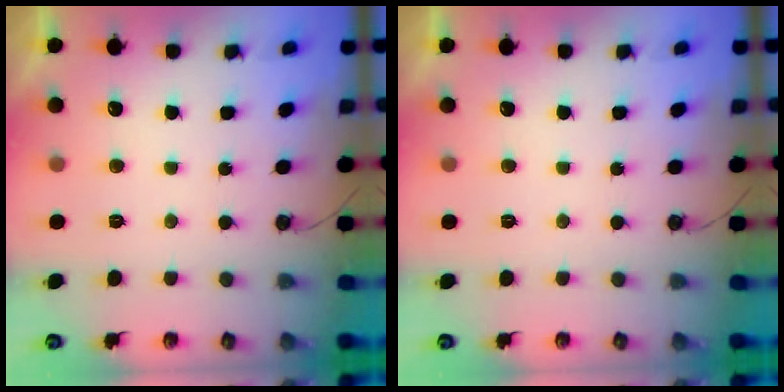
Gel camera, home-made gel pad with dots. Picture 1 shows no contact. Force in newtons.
{"total": 0.0}